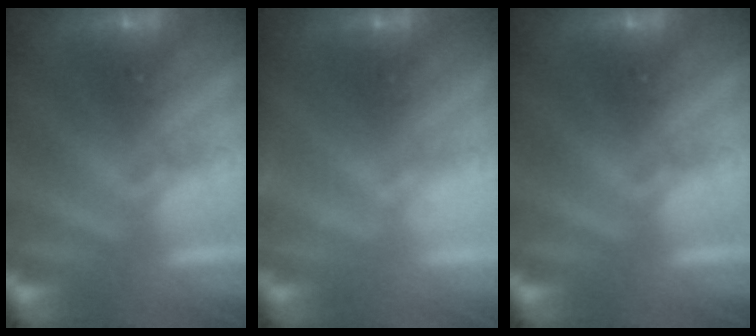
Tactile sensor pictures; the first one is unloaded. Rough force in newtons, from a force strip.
{"total": 3.5}
{"total": 0.0}